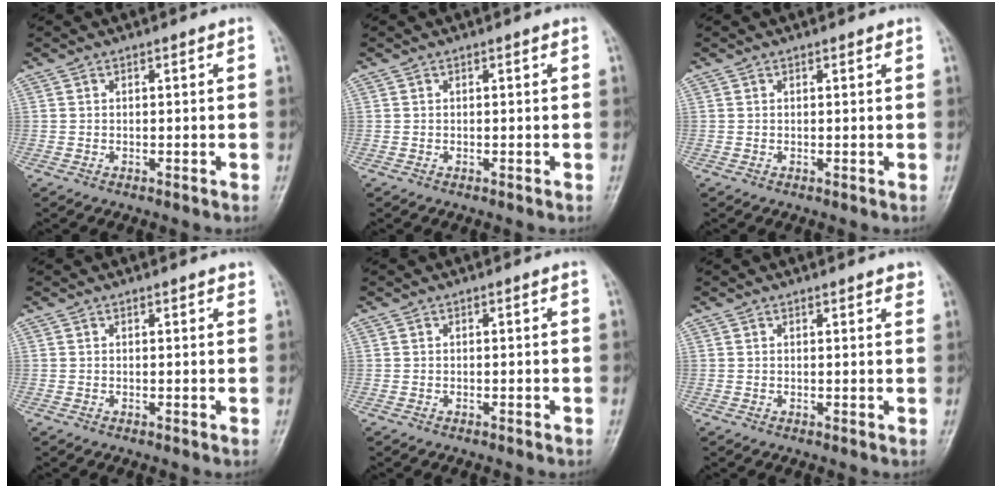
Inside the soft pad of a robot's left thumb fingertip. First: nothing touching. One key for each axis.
{"total": 0.0}
{"total": 0.9, "fx": 0.7, "fy": 0.4, "fz": 0.4, "tx": -0.007, "ty": -0.002, "tz": 0.006}
{"total": 1.5, "fx": 1.2, "fy": 0.5, "fz": 0.8, "tx": -0.006, "ty": -0.001, "tz": 0.013}
{"total": 0.0}
{"total": 2.6, "fx": 2.0, "fy": 0.7, "fz": 1.4, "tx": -0.006, "ty": -0.004, "tz": 0.022}